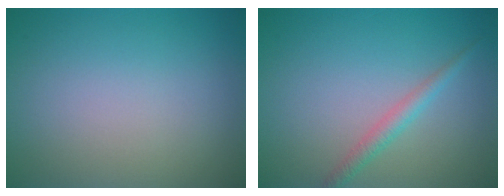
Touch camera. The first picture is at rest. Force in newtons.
{"total": 1.7, "press": 1.7, "slide": 0.0}